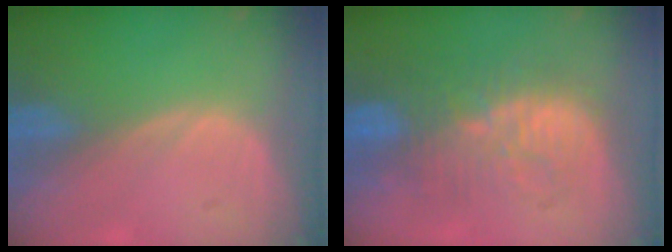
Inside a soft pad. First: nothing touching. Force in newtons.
{"total": 10.0, "press": 9.5, "slide": 3.0}